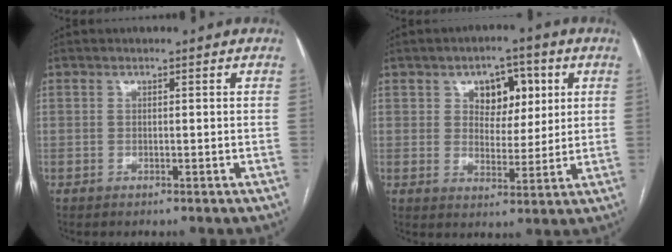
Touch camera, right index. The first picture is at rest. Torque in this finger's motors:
{"motor_torque": [0.16, 0.11, 0.10, 0.06]}